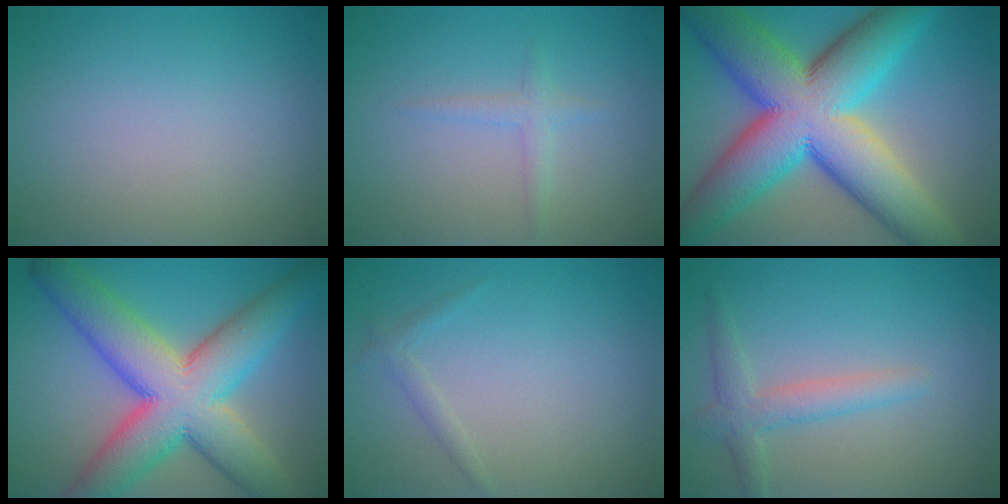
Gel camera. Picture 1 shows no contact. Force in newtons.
{"total": 1.3, "press": 1.3, "slide": 0.1}
{"total": 16.4, "press": 16.4, "slide": 0.5}
{"total": 12.2, "press": 12.2, "slide": 0.5}
{"total": 1.1, "press": 1.1, "slide": 0.1}
{"total": 2.8, "press": 2.8, "slide": 0.1}